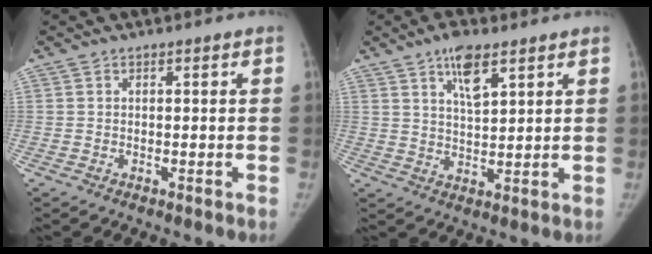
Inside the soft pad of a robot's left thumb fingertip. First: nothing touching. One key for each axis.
{"total": 6.7, "fx": 4.0, "fy": 2.4, "fz": 4.8, "tx": -0.072, "ty": -0.021, "tz": 0.068}